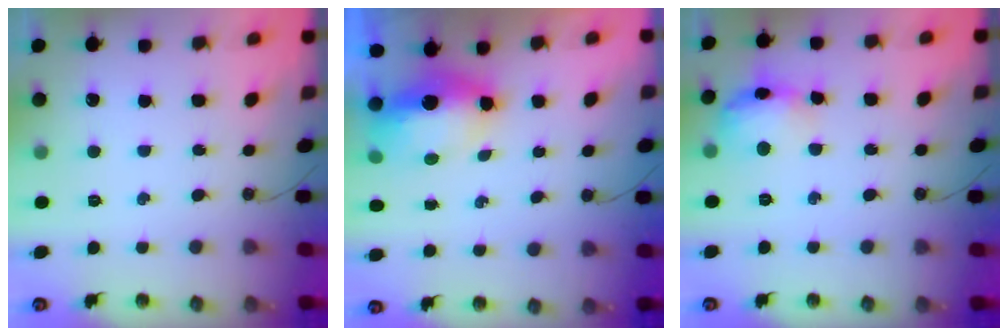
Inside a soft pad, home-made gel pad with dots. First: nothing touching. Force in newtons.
{"total": 8.1, "press": 7.9, "slide": 1.4}
{"total": 13.0, "press": 13.0, "slide": 1.1}